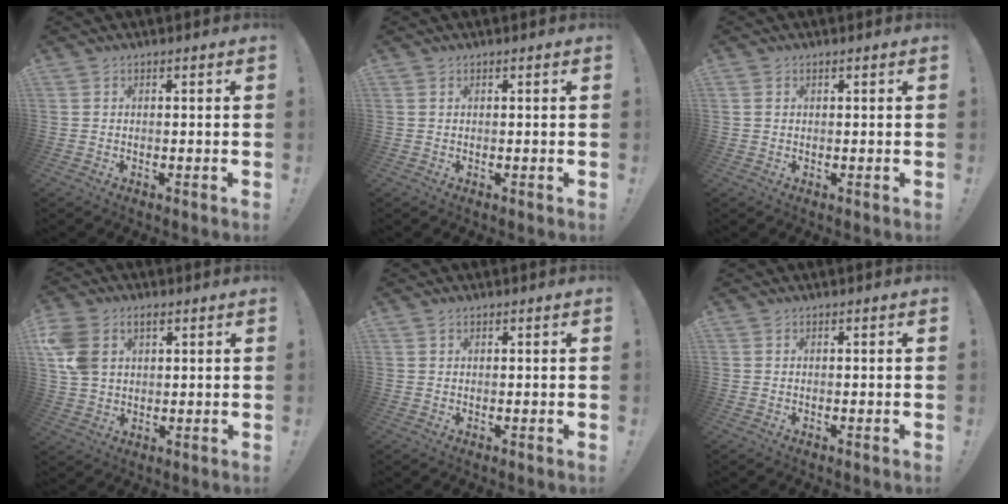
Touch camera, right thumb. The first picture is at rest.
{"total": 0.0}
{"total": 0.8, "force": [0.4, 0.6, 0.2], "torque": [-0.011, 0.006, 0.009]}
{"total": 9.3, "force": [3.5, 6.7, 5.3], "torque": [-0.113, -0.008, 0.069]}
{"total": 0.7, "force": [0.6, 0.4, 0.0], "torque": [0.005, -0.002, 0.010]}
{"total": 0.0}